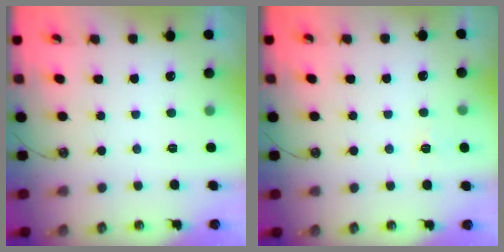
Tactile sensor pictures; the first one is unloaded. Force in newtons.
{"total": 2.8, "press": 2.8, "slide": 0.3}